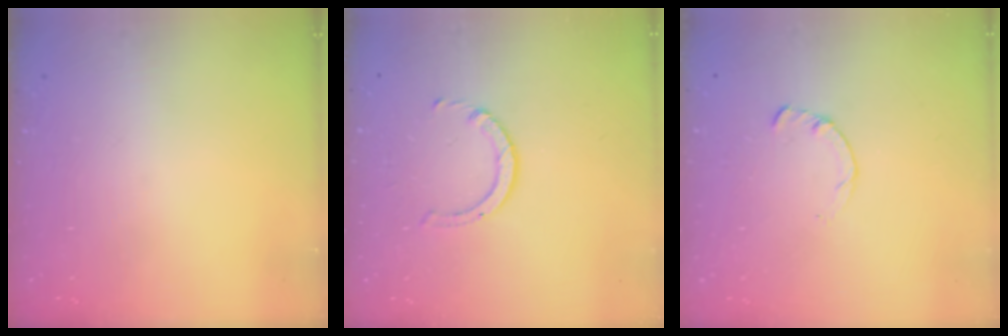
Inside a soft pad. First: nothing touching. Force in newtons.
{"total": 2.3, "press": 2.3, "slide": 0.3}
{"total": 2.2, "press": 2.2, "slide": 0.3}